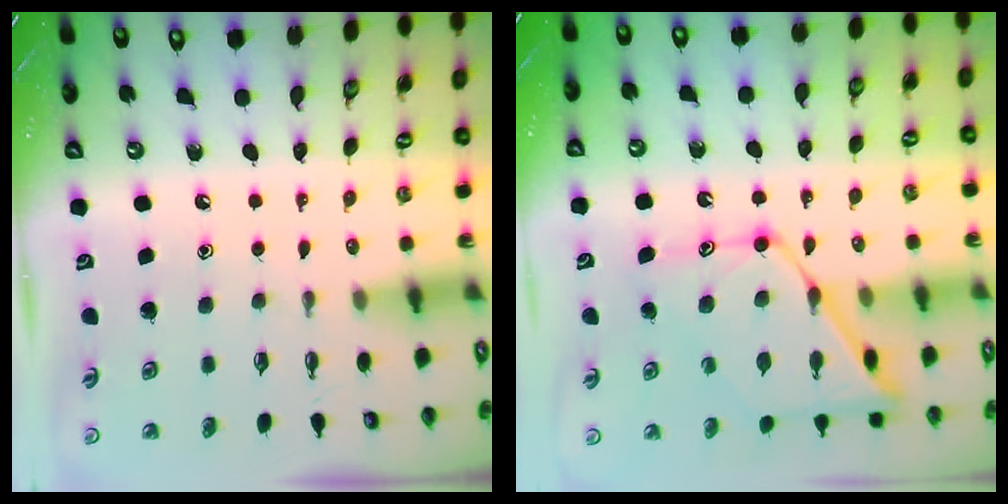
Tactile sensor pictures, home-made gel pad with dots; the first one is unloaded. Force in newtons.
{"total": 16.3, "press": 16.2, "slide": 1.5}